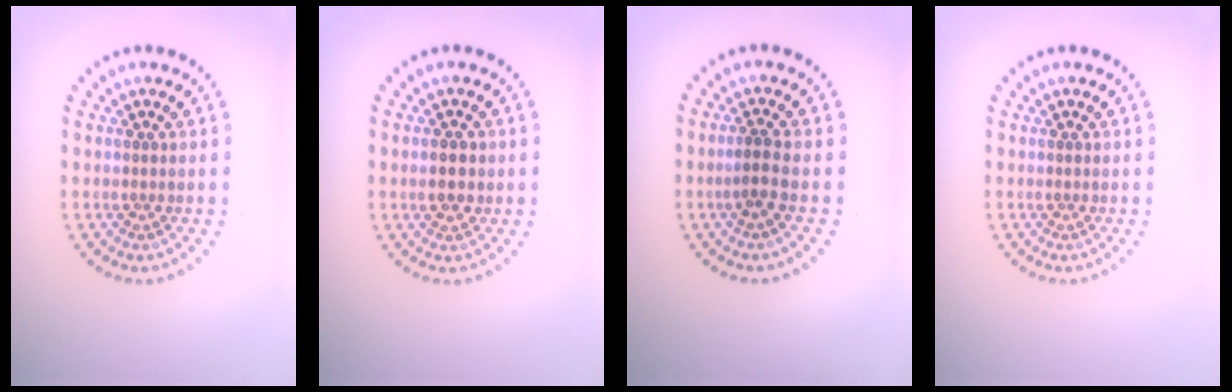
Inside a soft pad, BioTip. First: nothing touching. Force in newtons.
{"total": 2.7, "press": 2.7, "slide": 0.0}
{"total": 1.6, "press": 1.3, "slide": 0.9}
{"total": 0.0}